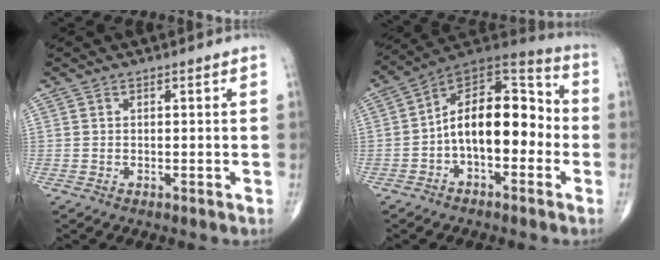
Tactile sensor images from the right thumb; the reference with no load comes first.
{"total": 16.4, "force": [-2.3, 9.1, 13.4], "torque": [-0.179, 0.052, -0.052]}